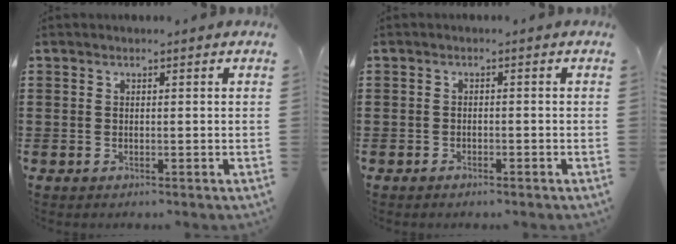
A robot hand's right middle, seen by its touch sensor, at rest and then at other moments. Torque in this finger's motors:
{"motor_torque": [0.02, 0.01, -0.03, -0.01]}